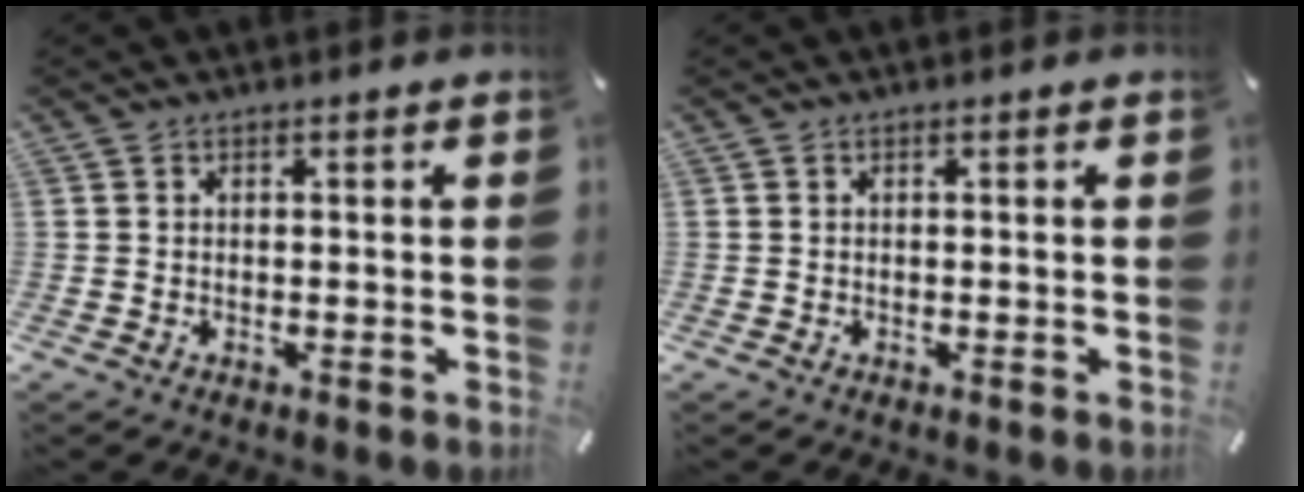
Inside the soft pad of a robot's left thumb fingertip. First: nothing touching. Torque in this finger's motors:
{"motor_torque": [0.00, 0.00, -0.01, 0.01, 0.00]}